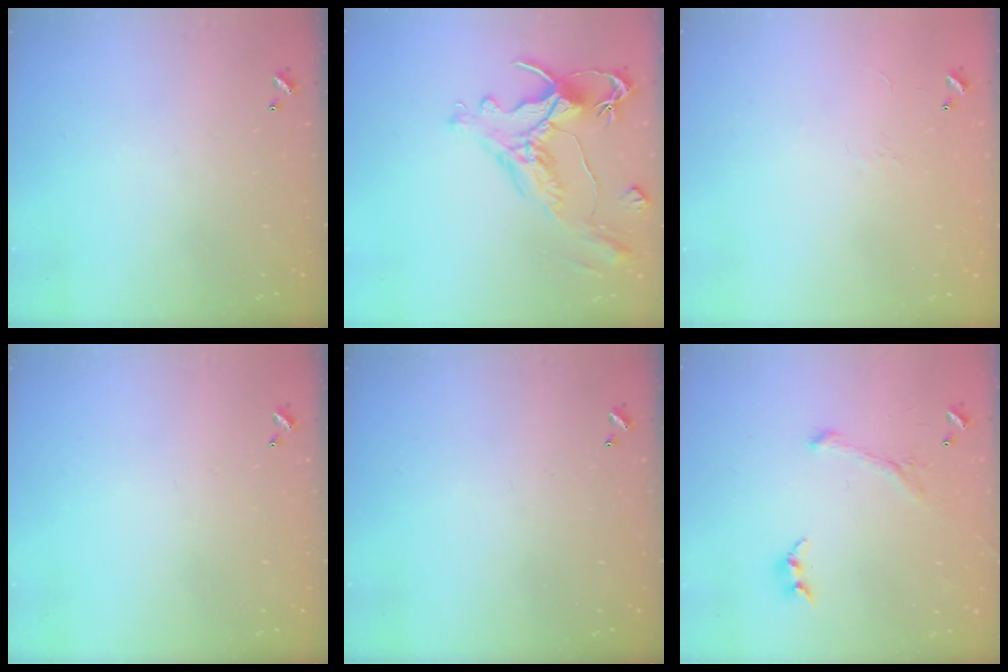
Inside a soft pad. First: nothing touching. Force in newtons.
{"total": 1.5, "press": 0.7, "slide": 1.3}
{"total": 7.1, "press": 7.1, "slide": 0.8}
{"total": 0.0}
{"total": 0.0}
{"total": 2.8, "press": 2.6, "slide": 0.9}